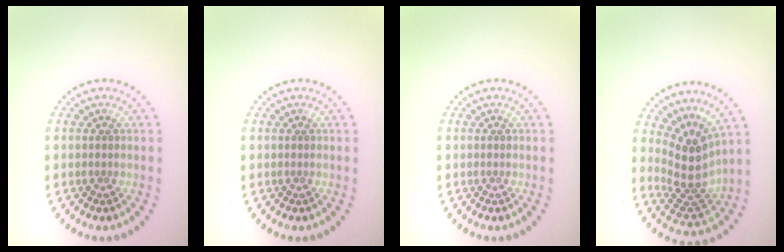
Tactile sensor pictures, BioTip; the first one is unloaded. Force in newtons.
{"total": 0.0}
{"total": 0.0}
{"total": 4.1, "press": 2.8, "slide": 2.9}